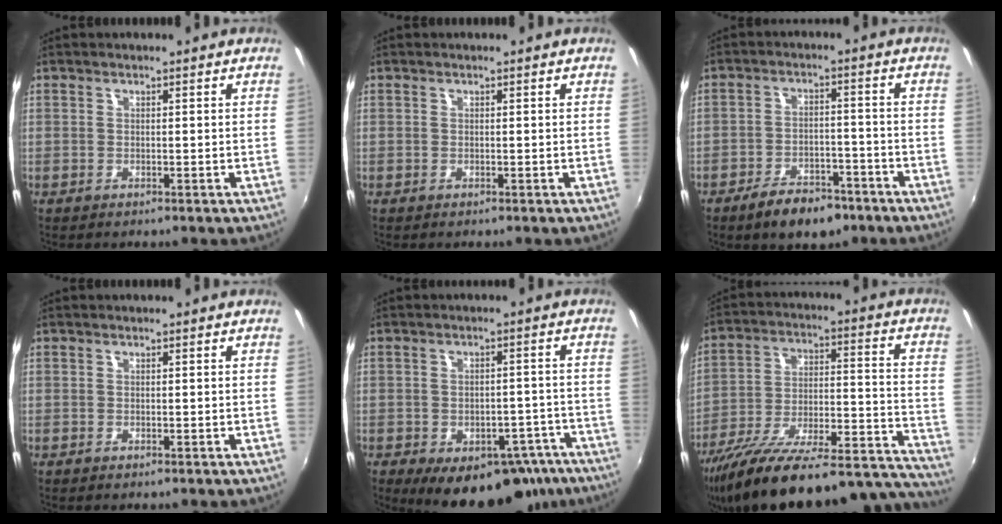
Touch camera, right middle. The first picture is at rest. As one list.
[{"total": 0.0}, {"total": 9.2, "force": [-6.5, 4.3, 4.8], "torque": [-0.106, 0.003, -0.097]}, {"total": 0.0}, {"total": 16.8, "force": [-11.0, 9.3, 8.7], "torque": [-0.131, 0.007, -0.118]}, {"total": 32.4, "force": [-26.9, 7.8, 16.2], "torque": [-0.238, -0.029, -0.382]}]